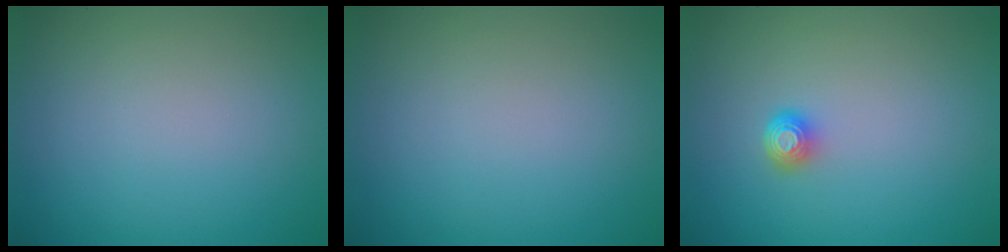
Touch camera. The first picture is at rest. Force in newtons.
{"total": 0.0}
{"total": 1.6, "press": 1.2, "slide": 1.2}